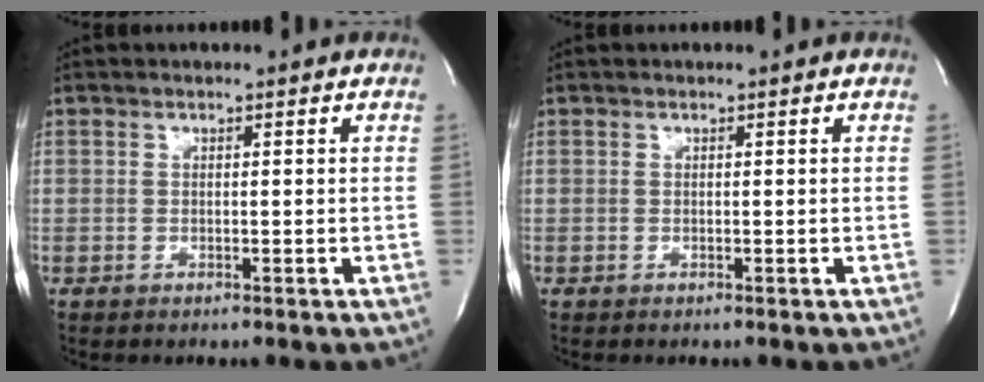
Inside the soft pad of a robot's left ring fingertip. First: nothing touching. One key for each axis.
{"total": 0.0}